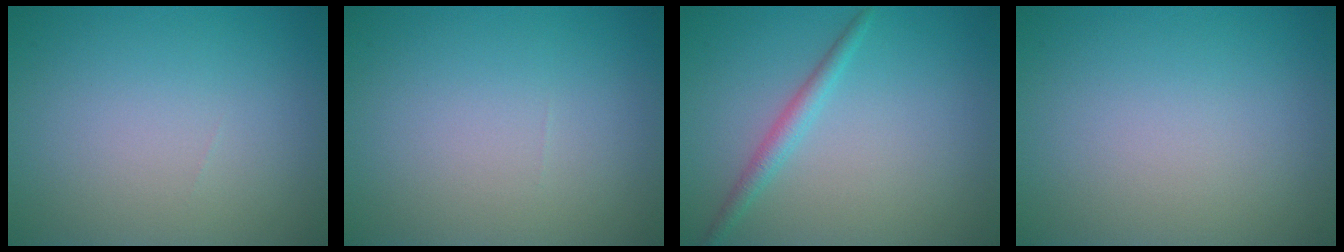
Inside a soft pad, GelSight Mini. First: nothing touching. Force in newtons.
{"total": 0.0}
{"total": 1.8, "press": 1.8, "slide": 0.0}
{"total": 0.0}